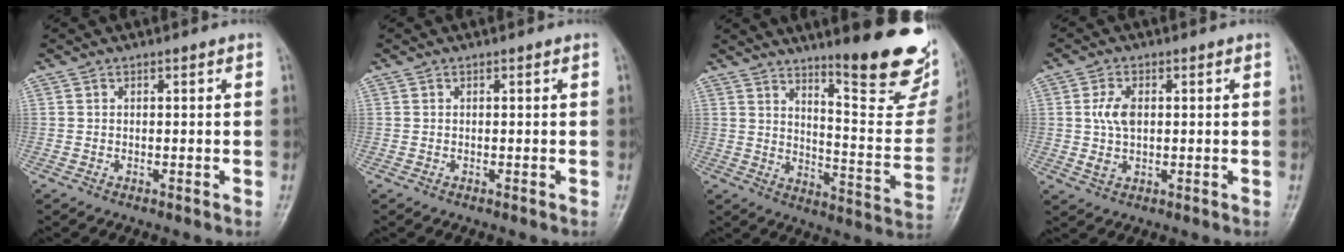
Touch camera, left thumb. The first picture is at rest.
{"total": 0.0}
{"total": 22.4, "force": [15.4, 4.8, 15.5], "torque": [-0.171, -0.102, 0.211]}
{"total": 4.9, "force": [0.6, 3.0, 3.8], "torque": [-0.074, -0.003, 0.012]}